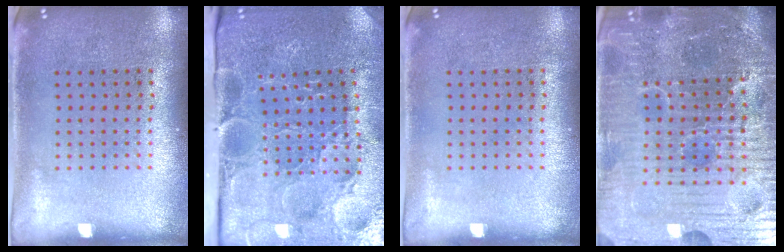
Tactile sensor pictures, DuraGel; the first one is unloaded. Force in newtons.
{"total": 3.8, "press": 3.7, "slide": 0.9}
{"total": 0.0}
{"total": 7.1, "press": 6.4, "slide": 3.2}